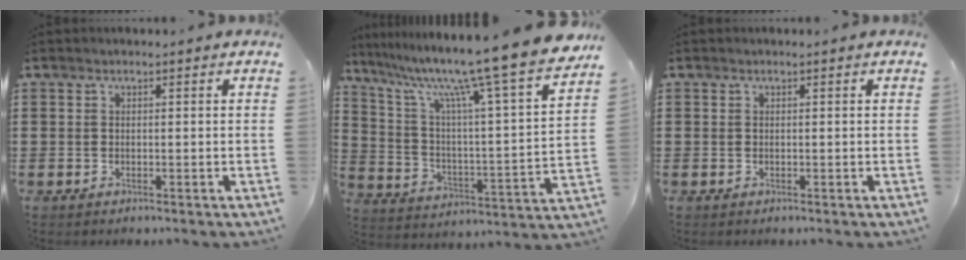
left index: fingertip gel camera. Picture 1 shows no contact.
{"total": 12.7, "force": [10.5, -0.7, 7.1], "torque": [-0.160, -0.086, 0.162]}
{"total": 0.0}